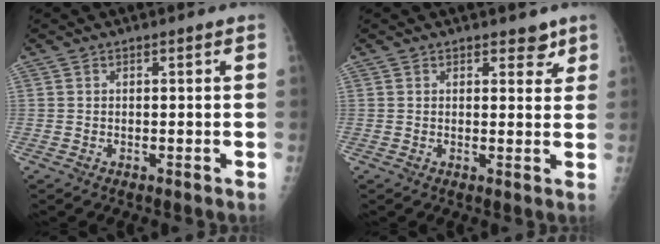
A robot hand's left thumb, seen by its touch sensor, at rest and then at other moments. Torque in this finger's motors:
{"motor_torque": [-0.04, 0.05, -0.10, -0.15, 0.02]}